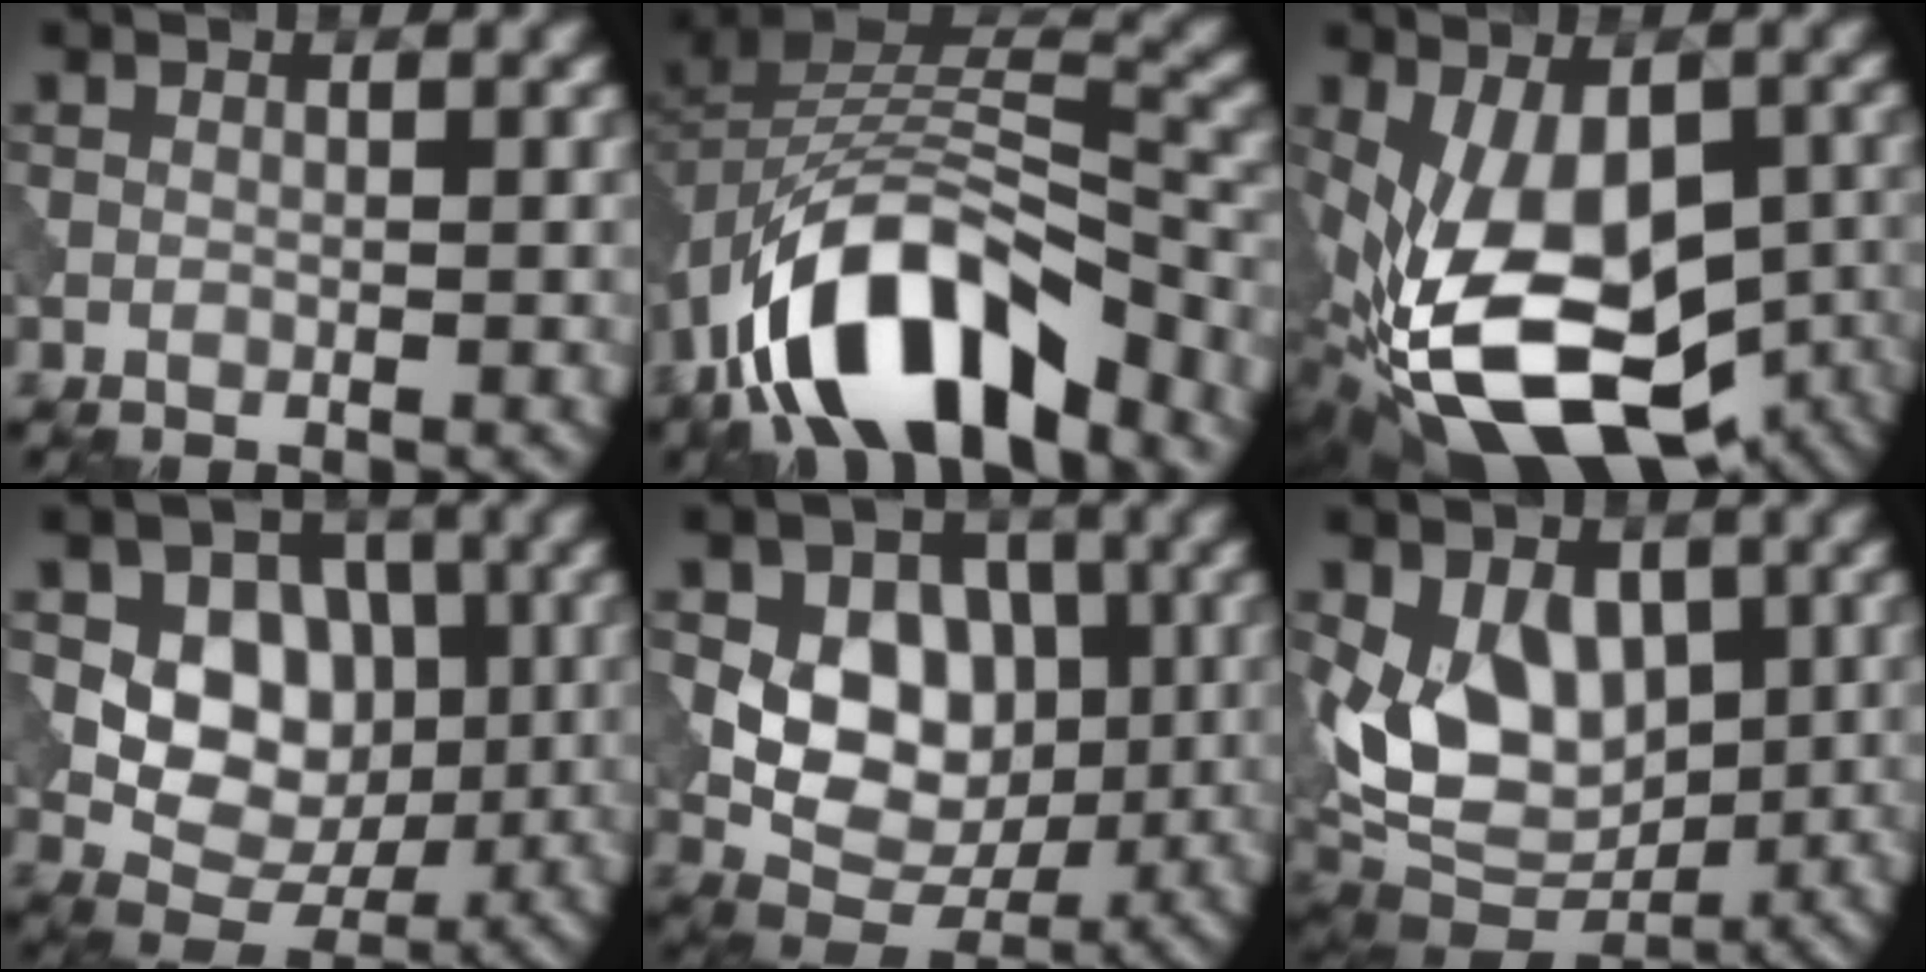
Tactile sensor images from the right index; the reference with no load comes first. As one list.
[{"total": 12.3, "force": [-7.4, 5.5, 8.1], "torque": [-0.135, -0.001, -0.138]}, {"total": 15.6, "force": [-4.5, 8.5, 12.3], "torque": [-0.215, -0.029, -0.063]}, {"total": 7.2, "force": [0.8, 5.6, 4.5], "torque": [-0.068, -0.004, 0.007]}, {"total": 7.8, "force": [0.6, 5.8, 5.2], "torque": [-0.081, -0.004, 0.006]}, {"total": 8.3, "force": [0.8, 5.9, 5.9], "torque": [-0.097, -0.017, 0.014]}]